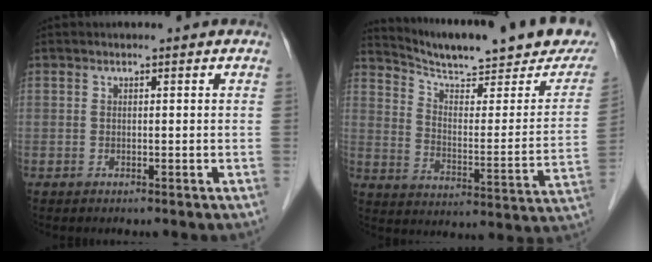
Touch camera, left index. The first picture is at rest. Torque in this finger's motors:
{"motor_torque": [-1.06, -1.08, 0.12, 0.02]}